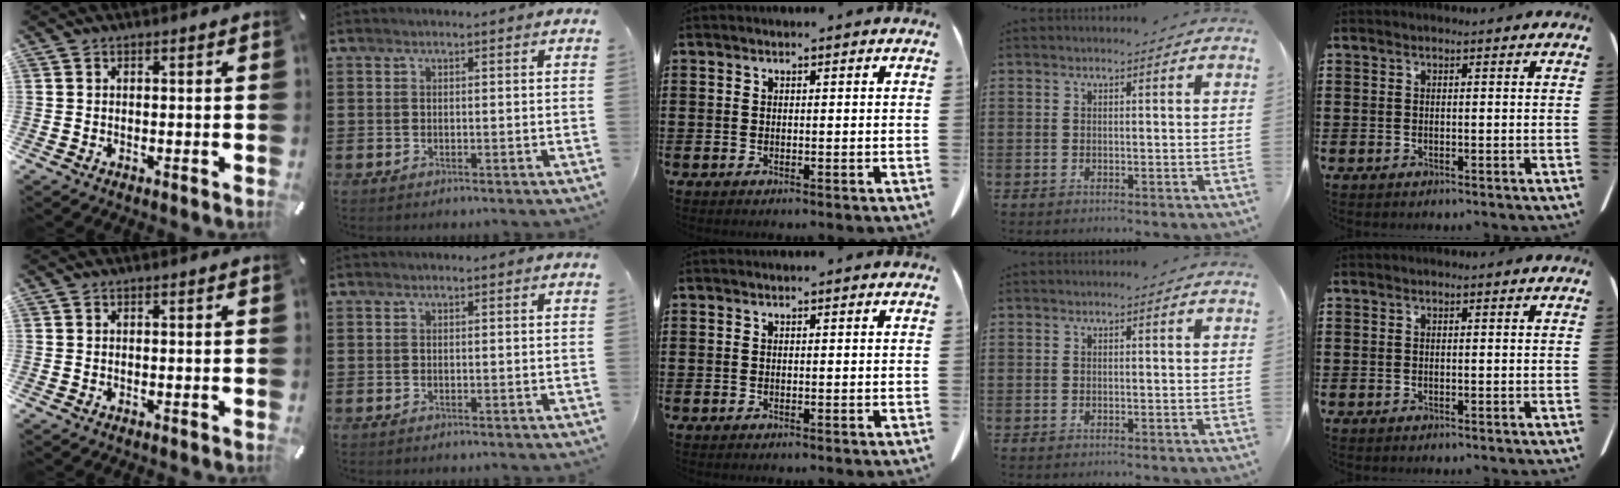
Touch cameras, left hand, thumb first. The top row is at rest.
{}